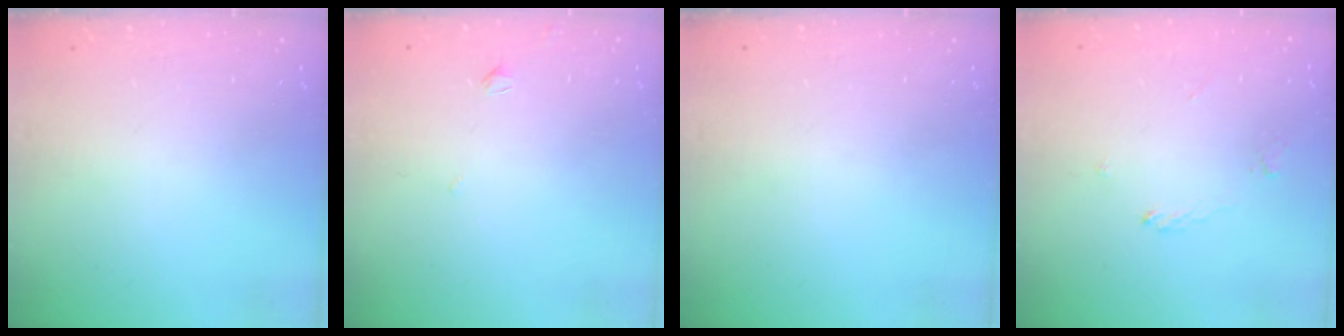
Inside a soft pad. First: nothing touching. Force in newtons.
{"total": 1.7, "press": 1.6, "slide": 0.5}
{"total": 0.0}
{"total": 2.0, "press": 2.0, "slide": 0.2}